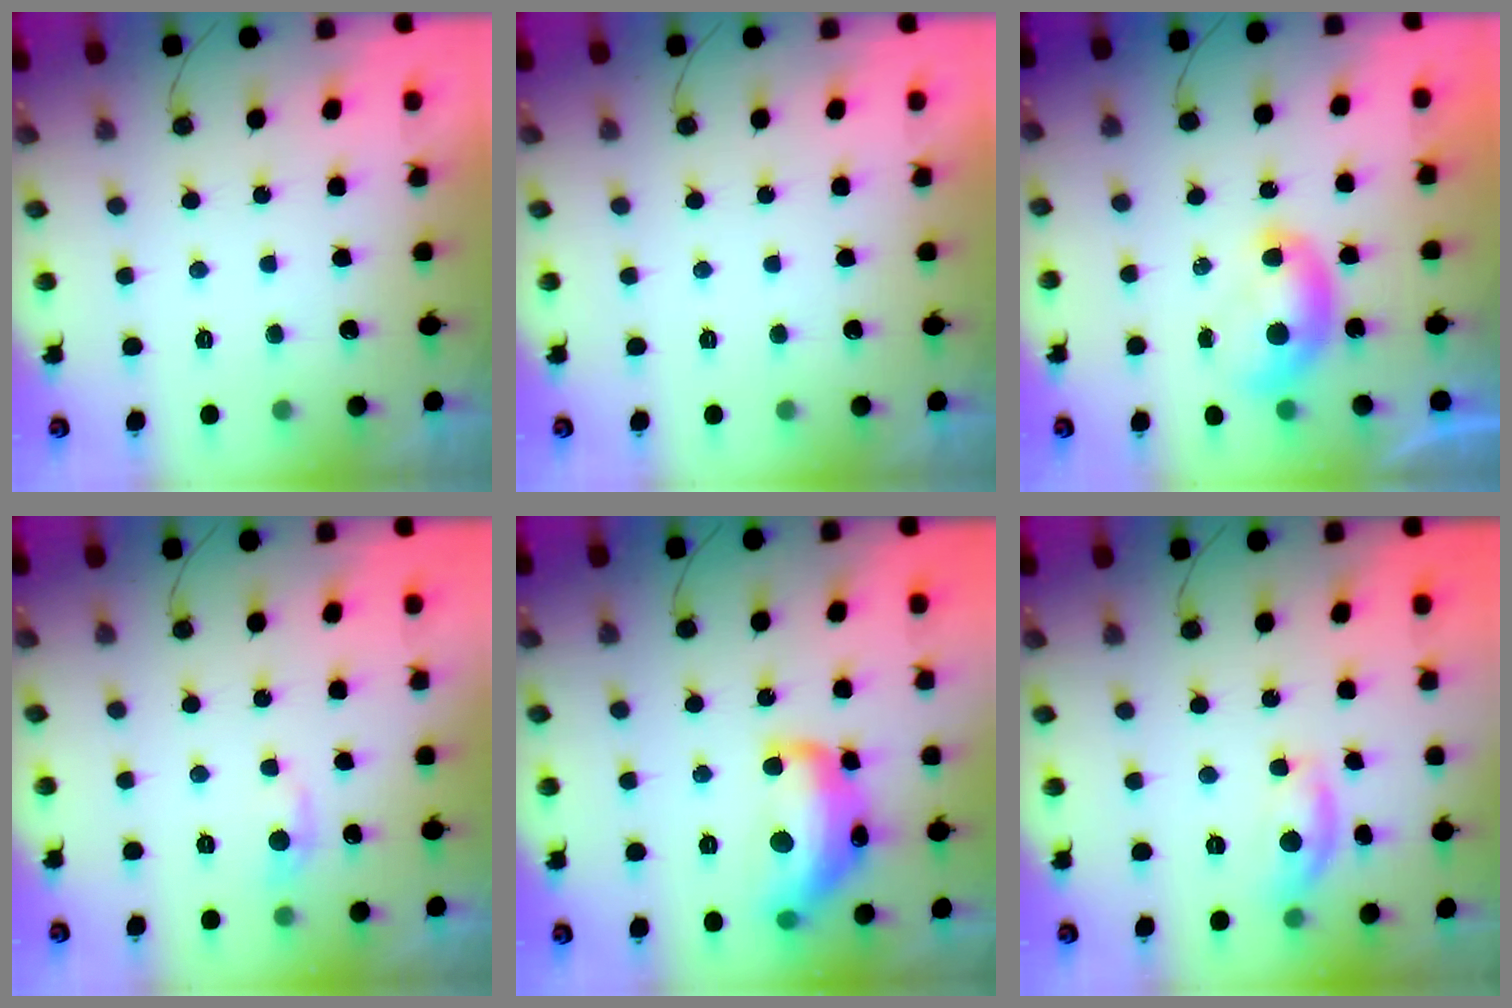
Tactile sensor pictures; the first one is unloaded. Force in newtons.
{"total": 0.0}
{"total": 7.2, "press": 7.2, "slide": 0.1}
{"total": 5.2, "press": 5.1, "slide": 0.8}
{"total": 16.4, "press": 16.4, "slide": 1.0}
{"total": 9.2, "press": 9.2, "slide": 0.5}